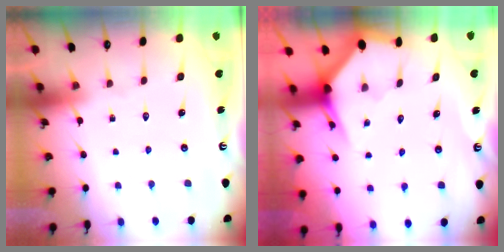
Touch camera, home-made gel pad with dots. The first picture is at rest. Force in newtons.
{"total": 3.1, "press": 3.1, "slide": 0.4}